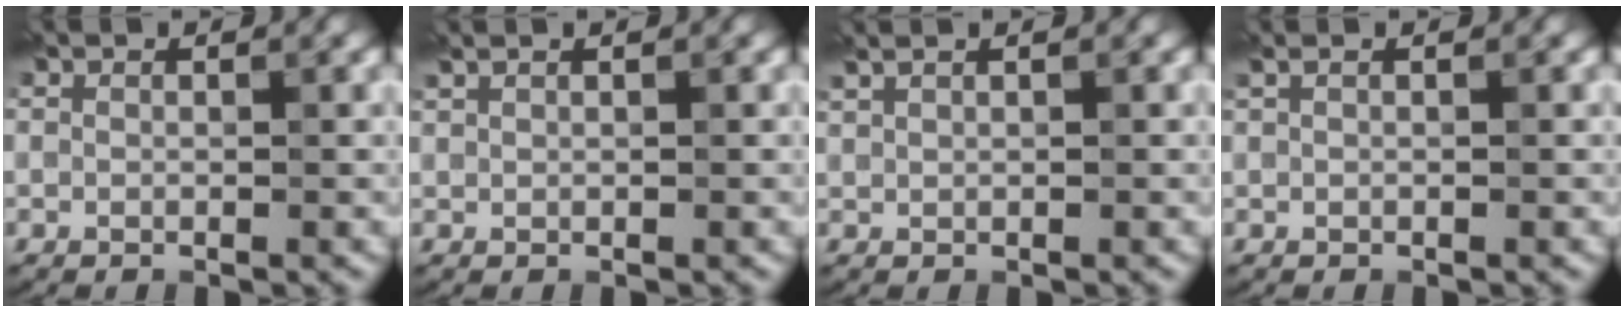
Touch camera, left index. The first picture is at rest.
{"total": 1.0, "force": [0.8, 0.3, 0.5], "torque": [-0.012, 0.001, 0.015]}
{"total": 1.8, "force": [1.4, 0.6, 0.9], "torque": [-0.018, 0.003, 0.021]}
{"total": 0.7, "force": [0.4, 0.2, 0.6], "torque": [-0.016, 0.004, 0.007]}